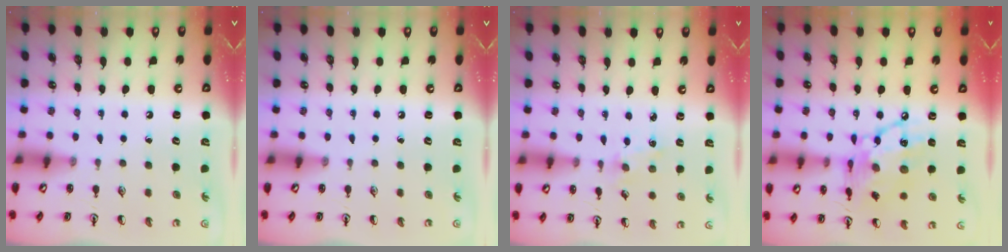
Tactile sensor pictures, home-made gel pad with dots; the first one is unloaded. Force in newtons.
{"total": 0.0}
{"total": 1.9, "press": 1.9, "slide": 0.3}
{"total": 16.5, "press": 16.5, "slide": 1.5}